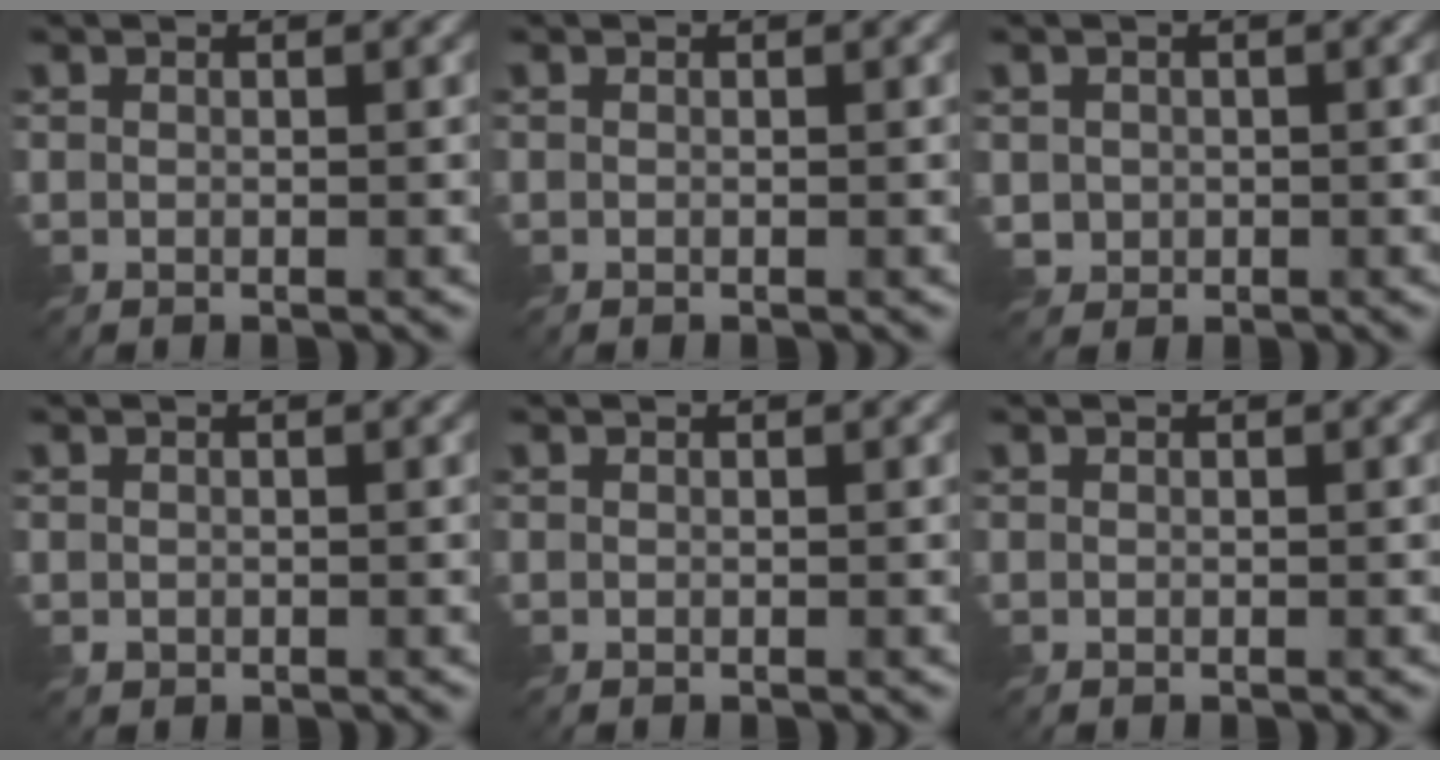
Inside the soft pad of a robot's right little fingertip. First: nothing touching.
{"total": 0.0}
{"total": 1.5, "force": [0.0, 1.4, 0.2], "torque": [-0.009, -0.005, 0.000]}
{"total": 0.6, "force": [0.1, 0.6, 0.1], "torque": [0.000, -0.002, 0.005]}
{"total": 0.0}
{"total": 0.0}